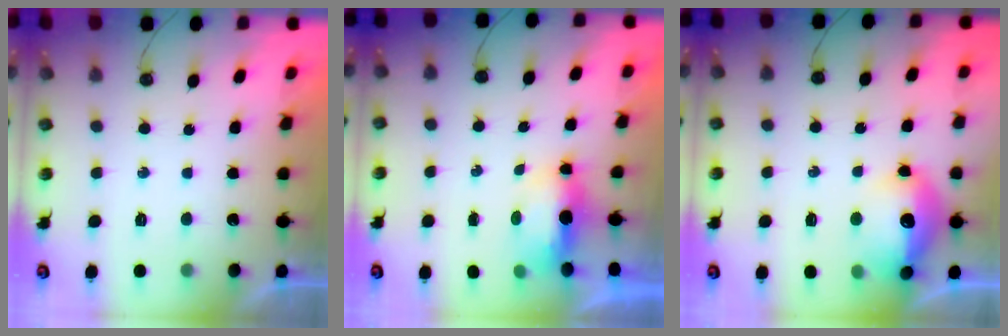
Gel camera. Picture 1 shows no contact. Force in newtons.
{"total": 5.9, "press": 5.8, "slide": 1.1}
{"total": 15.0, "press": 14.9, "slide": 1.4}